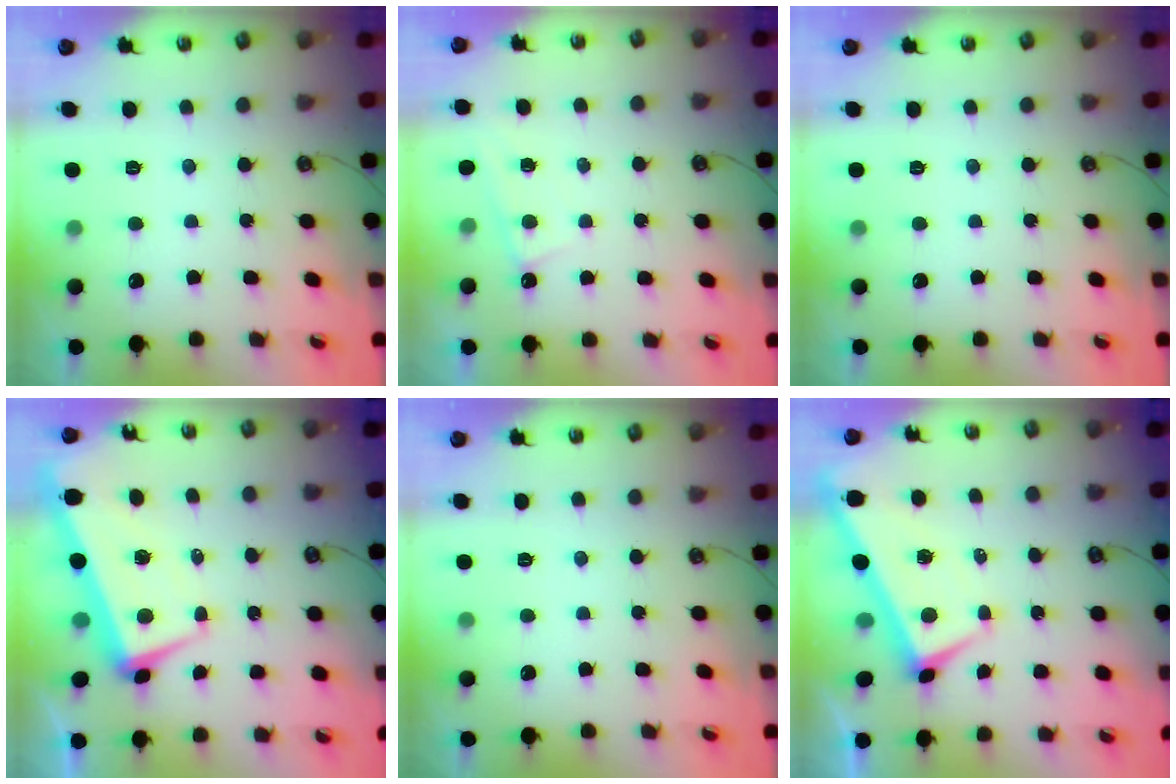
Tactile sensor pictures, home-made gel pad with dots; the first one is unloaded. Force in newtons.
{"total": 1.8, "press": 1.8, "slide": 0.3}
{"total": 0.0}
{"total": 3.7, "press": 3.0, "slide": 2.1}
{"total": 0.0}
{"total": 1.8, "press": 1.7, "slide": 0.5}